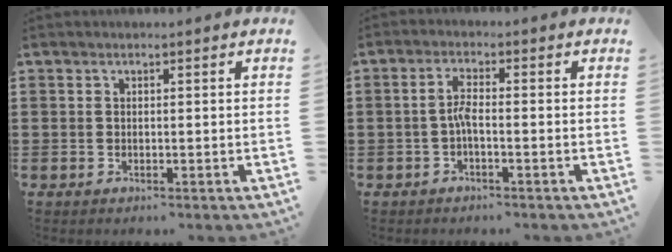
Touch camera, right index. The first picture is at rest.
{"total": 2.7, "force": [-0.9, 0.6, 2.5], "torque": [-0.057, 0.000, -0.020]}